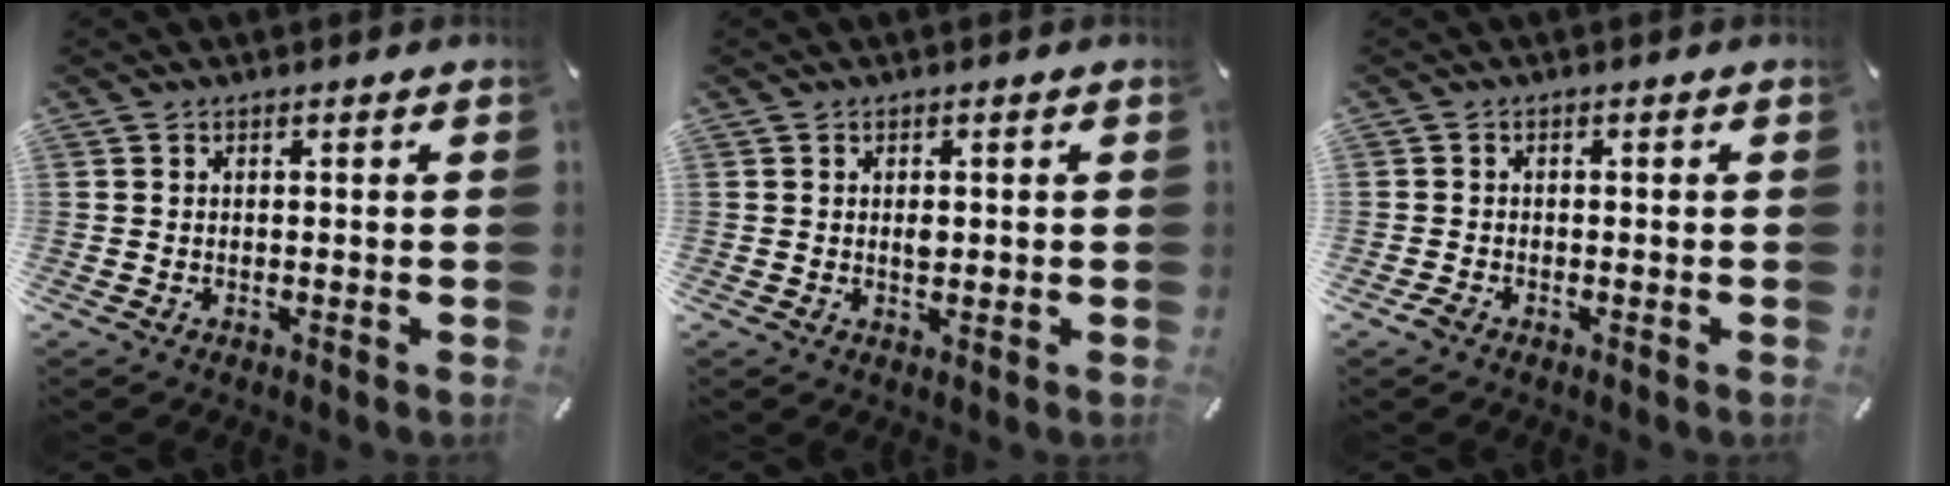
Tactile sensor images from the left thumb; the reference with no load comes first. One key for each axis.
{"total": 1.7, "fx": 0.2, "fy": 1.1, "fz": 1.3, "tx": -0.019, "ty": -0.002, "tz": 0.001}
{"total": 1.3, "fx": -0.9, "fy": 0.9, "fz": 0.4, "tx": -0.005, "ty": 0.005, "tz": -0.020}